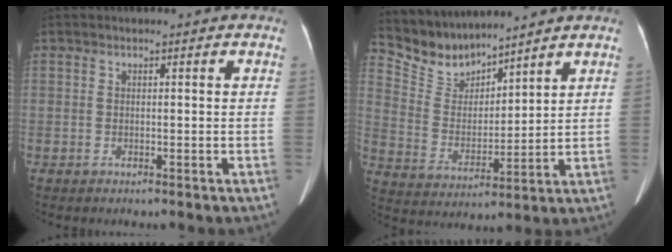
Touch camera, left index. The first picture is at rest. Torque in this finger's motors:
{"motor_torque": [-0.02, -0.31, -0.11, -0.07]}